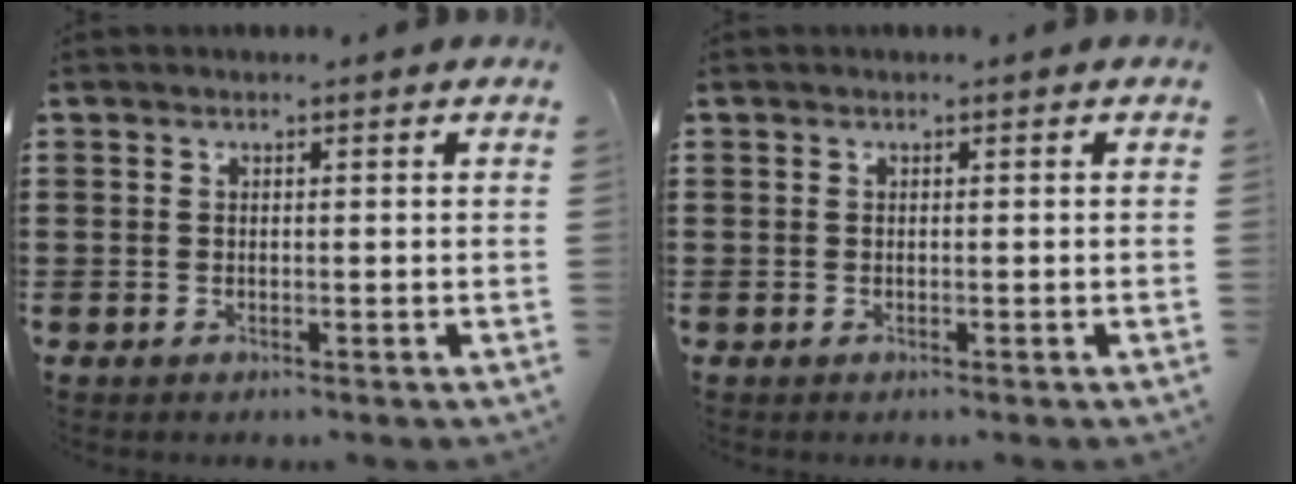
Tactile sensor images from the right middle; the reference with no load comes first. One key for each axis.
{"total": 0.0}